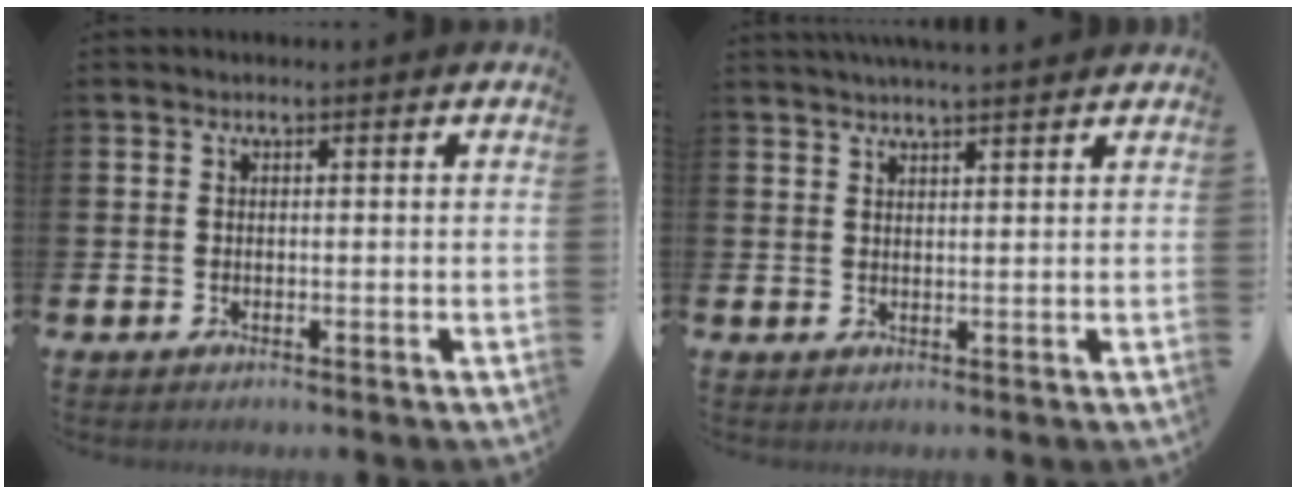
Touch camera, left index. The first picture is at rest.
{"total": 3.1, "force": [3.0, -0.2, 0.8], "torque": [-0.013, -0.010, 0.053]}